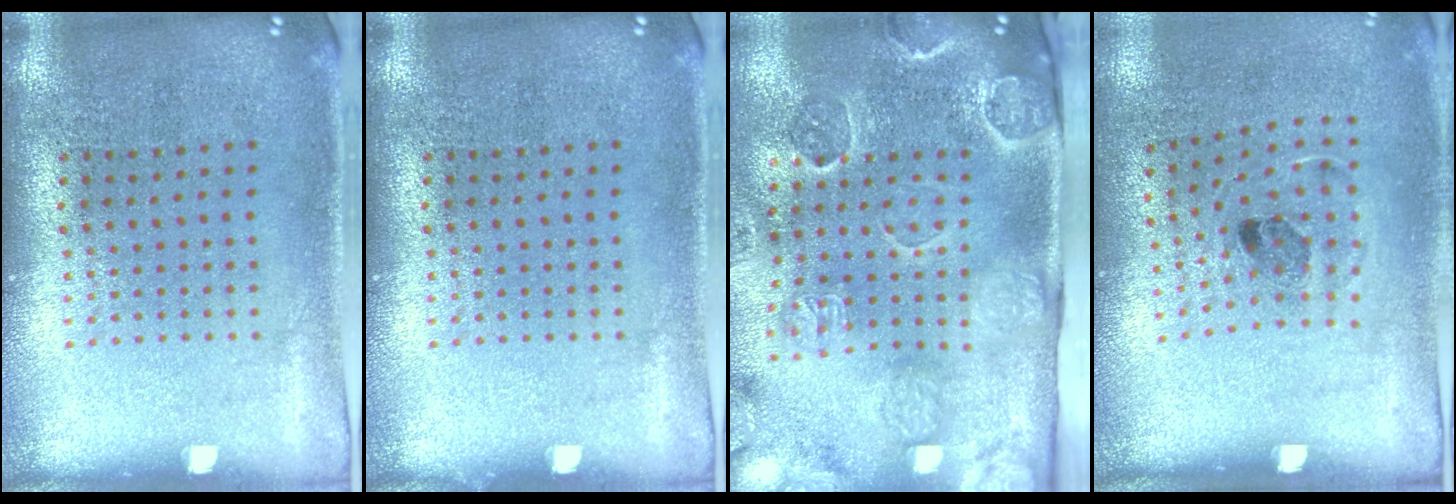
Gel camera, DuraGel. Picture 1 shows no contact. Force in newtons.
{"total": 0.0}
{"total": 3.2, "press": 3.1, "slide": 0.7}
{"total": 1.2, "press": 0.7, "slide": 0.9}